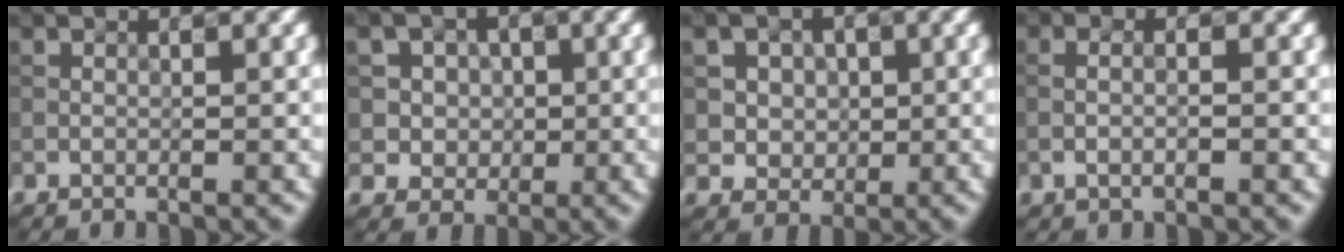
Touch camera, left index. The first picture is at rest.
{"total": 4.3, "force": [1.0, 4.0, 1.2], "torque": [-0.008, 0.013, 0.015]}
{"total": 4.4, "force": [1.4, 3.7, 1.7], "torque": [-0.025, 0.007, 0.021]}
{"total": 1.5, "force": [-0.4, 0.4, 1.4], "torque": [-0.031, 0.001, -0.013]}